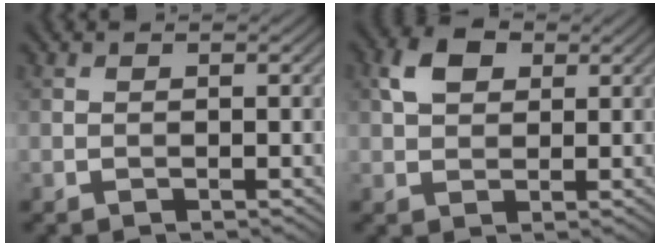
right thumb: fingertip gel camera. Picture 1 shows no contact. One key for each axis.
{"total": 4.5, "fx": 1.7, "fy": 3.1, "fz": 2.8, "tx": -0.062, "ty": 0.010, "tz": 0.027}